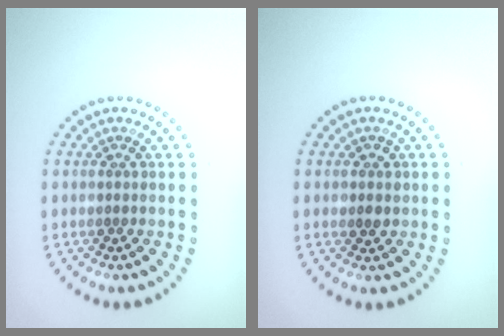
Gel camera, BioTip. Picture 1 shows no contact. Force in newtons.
{"total": 1.4, "press": 1.4, "slide": 0.4}